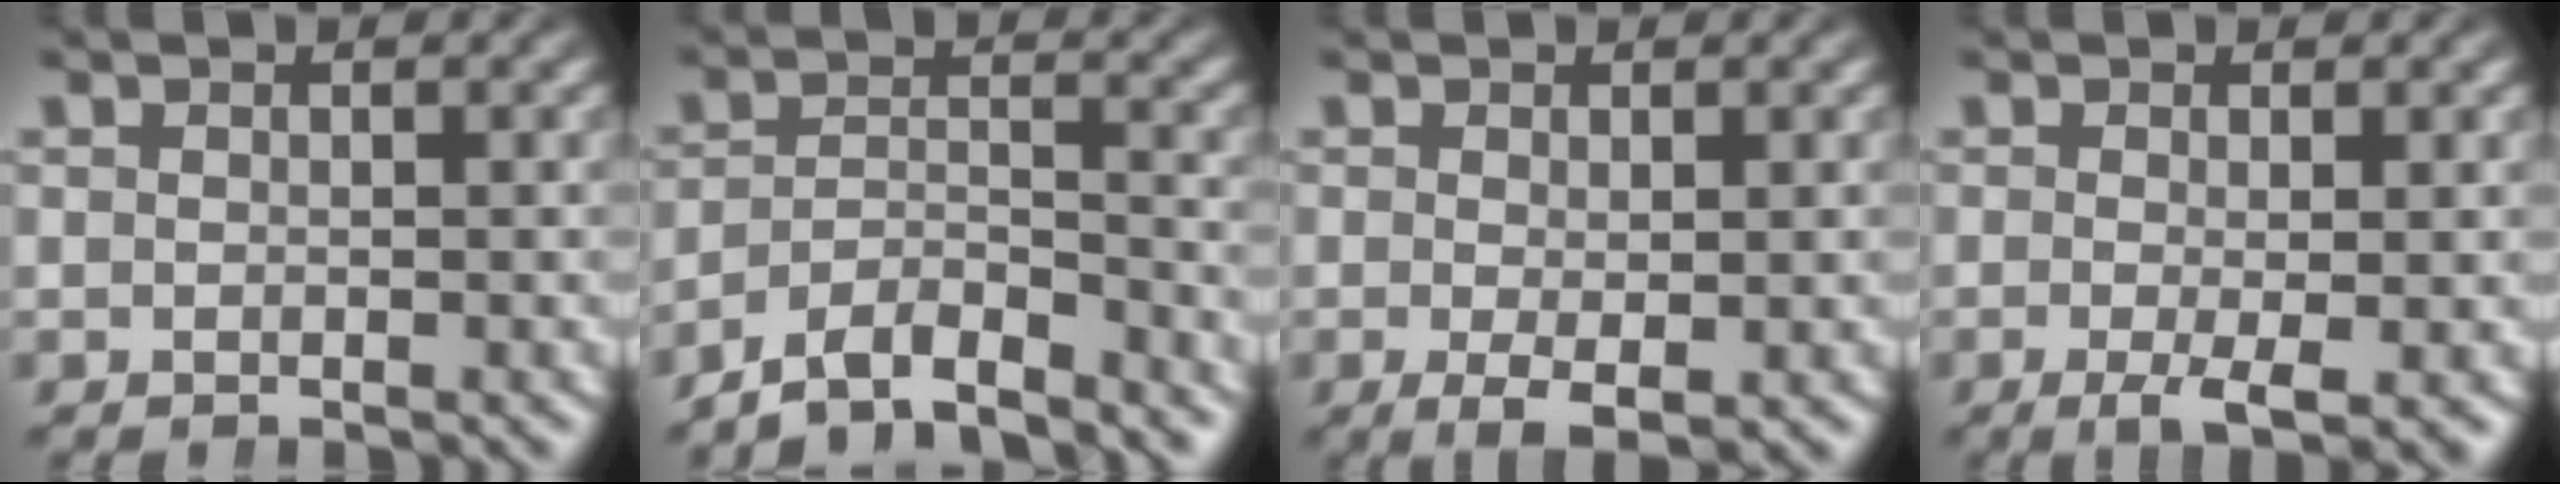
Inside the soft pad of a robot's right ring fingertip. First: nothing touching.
{"total": 6.7, "force": [-5.7, 2.9, 2.2], "torque": [-0.048, -0.029, -0.093]}
{"total": 3.2, "force": [-1.5, 1.1, 2.6], "torque": [-0.041, -0.023, -0.012]}
{"total": 3.7, "force": [-2.0, 1.3, 2.9], "torque": [-0.062, -0.032, -0.020]}